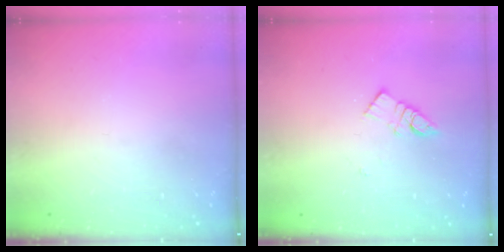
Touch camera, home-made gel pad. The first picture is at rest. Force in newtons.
{"total": 7.1, "press": 7.1, "slide": 0.2}